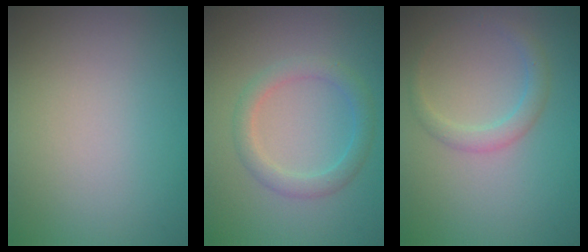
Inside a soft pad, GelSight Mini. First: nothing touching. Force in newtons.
{"total": 2.4, "press": 2.4, "slide": 0.1}
{"total": 1.9, "press": 1.9, "slide": 0.2}